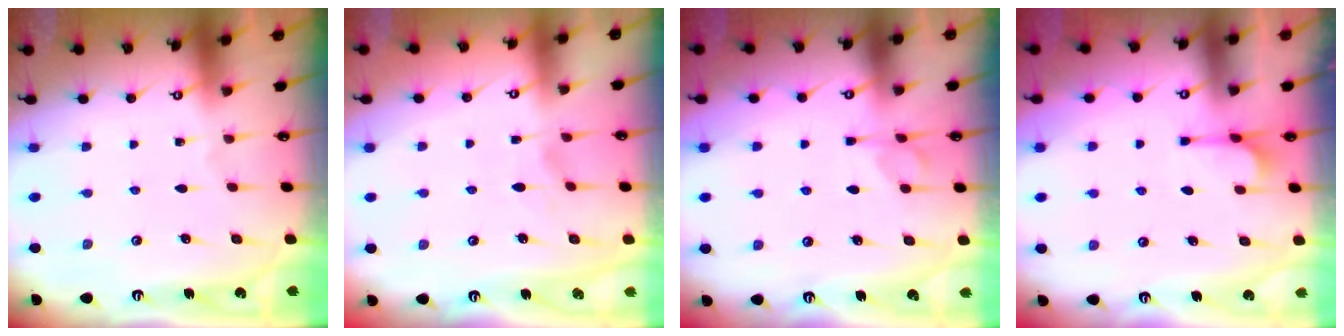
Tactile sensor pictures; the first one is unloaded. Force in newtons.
{"total": 2.9, "press": 2.7, "slide": 1.1}
{"total": 1.7, "press": 1.5, "slide": 0.9}
{"total": 1.1, "press": 0.1, "slide": 1.1}